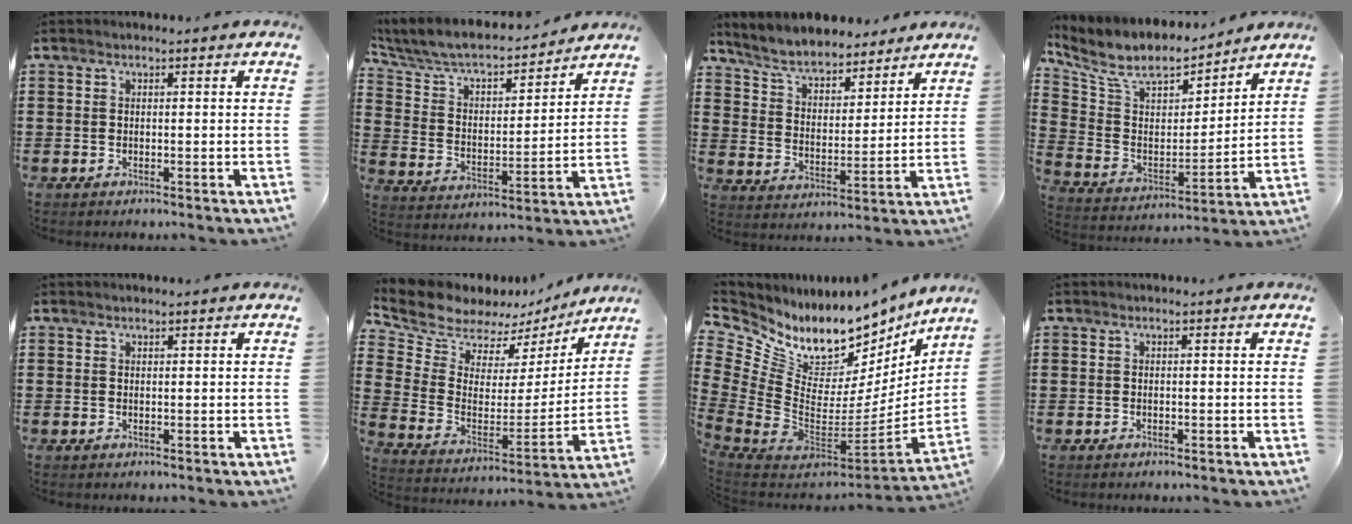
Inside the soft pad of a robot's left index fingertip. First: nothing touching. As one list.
[{"total": 6.4, "force": [5.7, 1.6, 2.4], "torque": [-0.074, -0.040, 0.092]}, {"total": 6.1, "force": [5.8, 1.2, 1.5], "torque": [-0.058, -0.034, 0.100]}, {"total": 9.0, "force": [7.4, 3.6, 3.7], "torque": [-0.111, -0.041, 0.129]}, {"total": 0.6, "force": [0.6, 0.0, 0.0], "torque": [-0.002, 0.000, 0.012]}, {"total": 8.9, "force": [8.1, 3.5, 1.1], "torque": [-0.077, -0.056, 0.145]}, {"total": 8.9, "force": [7.1, 4.6, 2.5], "torque": [-0.081, -0.088, 0.124]}, {"total": 0.0}]